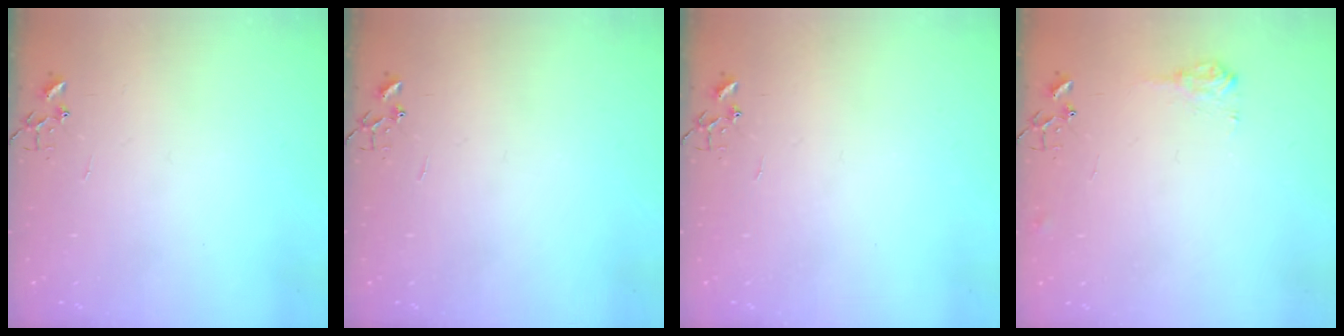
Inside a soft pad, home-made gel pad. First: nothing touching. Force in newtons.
{"total": 0.0}
{"total": 0.0}
{"total": 7.7, "press": 7.7, "slide": 0.1}